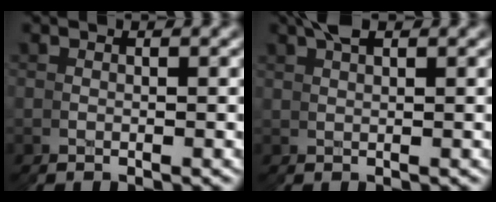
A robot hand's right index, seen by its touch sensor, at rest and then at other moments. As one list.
[{"total": 2.3, "force": [1.2, 0.7, 1.8], "torque": [-0.017, 0.013, 0.018]}]